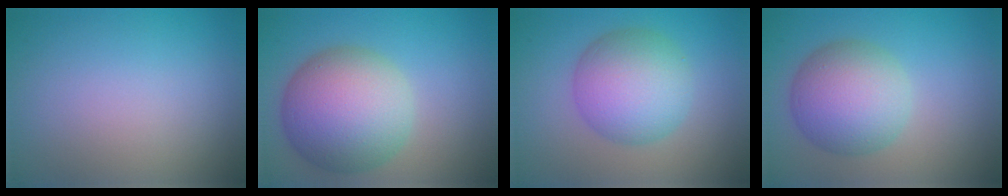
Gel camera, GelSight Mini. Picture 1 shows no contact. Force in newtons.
{"total": 10.0, "press": 10.0, "slide": 0.2}
{"total": 7.0, "press": 7.0, "slide": 0.1}
{"total": 6.9, "press": 6.9, "slide": 0.2}